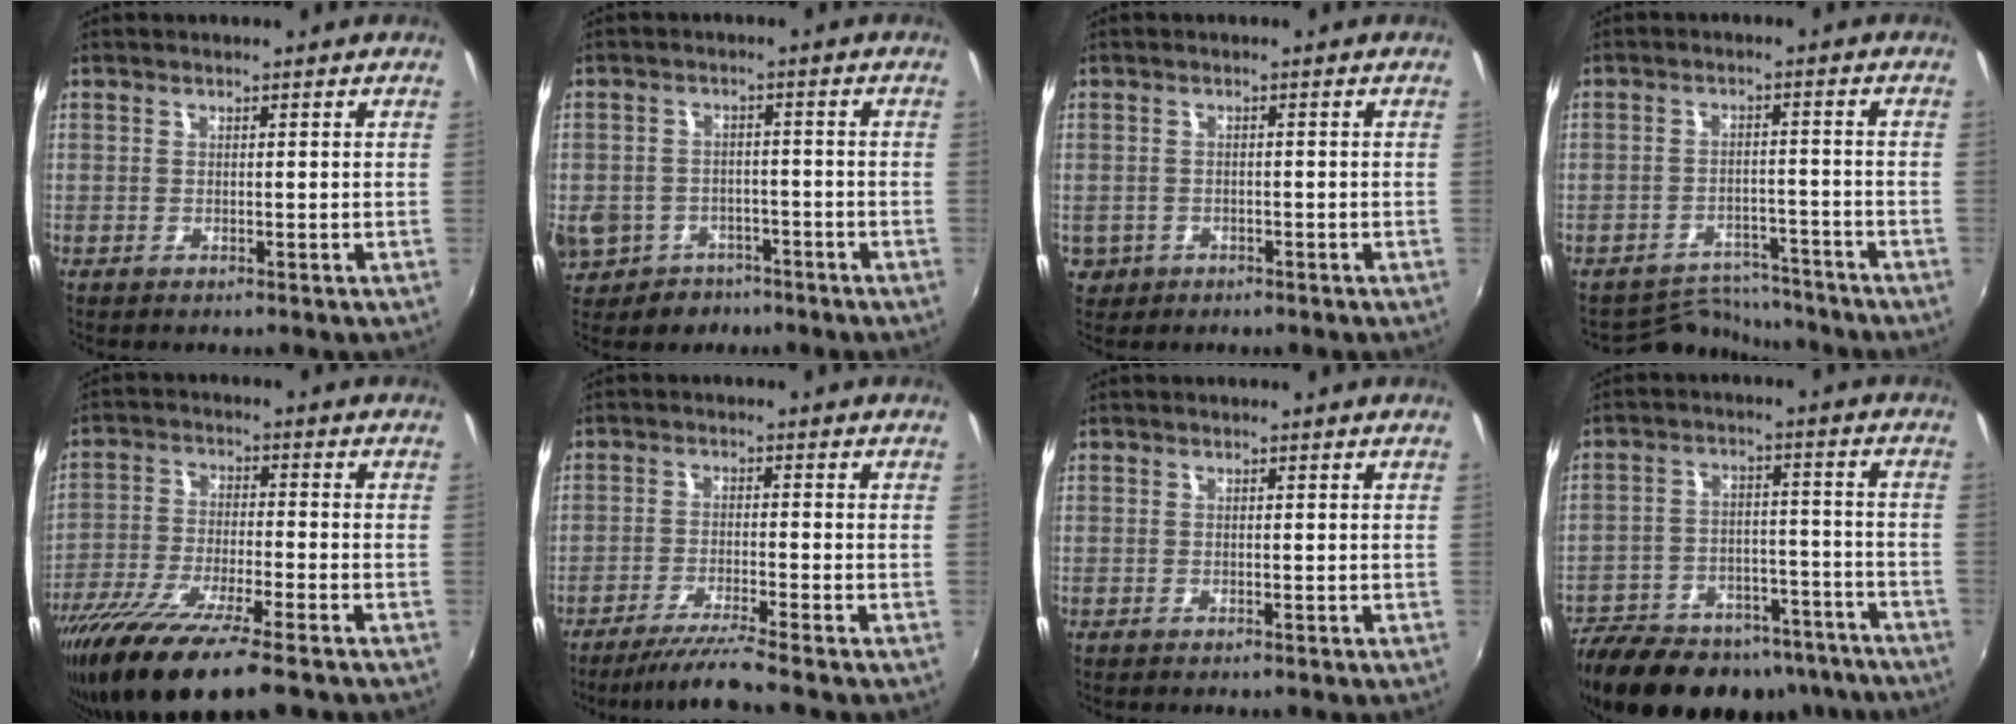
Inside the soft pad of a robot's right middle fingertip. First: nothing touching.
{"total": 14.8, "force": [-6.6, 11.9, 5.9], "torque": [-0.187, 0.001, -0.085]}
{"total": 4.6, "force": [-1.5, 4.1, 1.6], "torque": [-0.049, -0.003, -0.018]}
{"total": 6.9, "force": [-6.6, 1.9, -0.8], "torque": [0.000, 0.011, -0.104]}
{"total": 16.1, "force": [-11.9, 2.4, 10.5], "torque": [-0.216, -0.048, -0.214]}
{"total": 6.4, "force": [-5.5, -1.6, 2.8], "torque": [-0.067, -0.010, -0.095]}
{"total": 0.0}
{"total": 26.4, "force": [-20.4, 11.9, 11.8], "torque": [-0.244, -0.005, -0.274]}